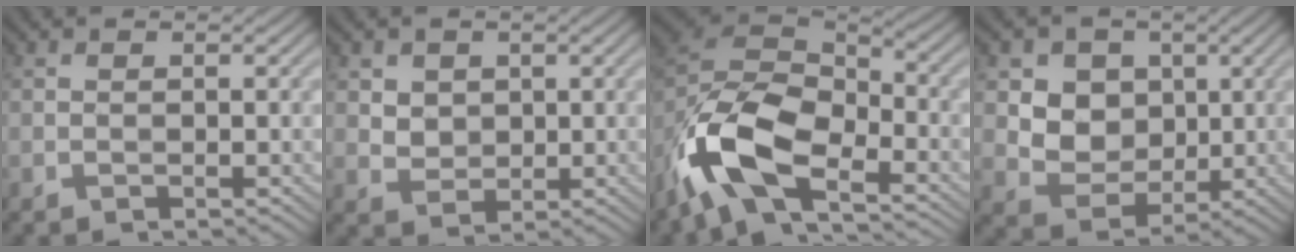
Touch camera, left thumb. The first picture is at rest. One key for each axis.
{"total": 3.1, "fx": 1.4, "fy": 2.5, "fz": 1.1, "tx": -0.050, "ty": -0.011, "tz": 0.031}
{"total": 14.0, "fx": -7.9, "fy": 6.6, "fz": 9.5, "tx": -0.217, "ty": -0.017, "tz": -0.161}
{"total": 6.7, "fx": 1.9, "fy": 5.7, "fz": 3.0, "tx": -0.084, "ty": -0.014, "tz": 0.042}